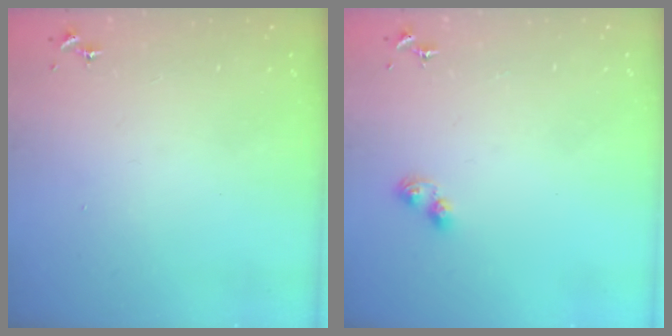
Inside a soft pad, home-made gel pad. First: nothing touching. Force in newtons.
{"total": 4.3, "press": 4.3, "slide": 0.5}